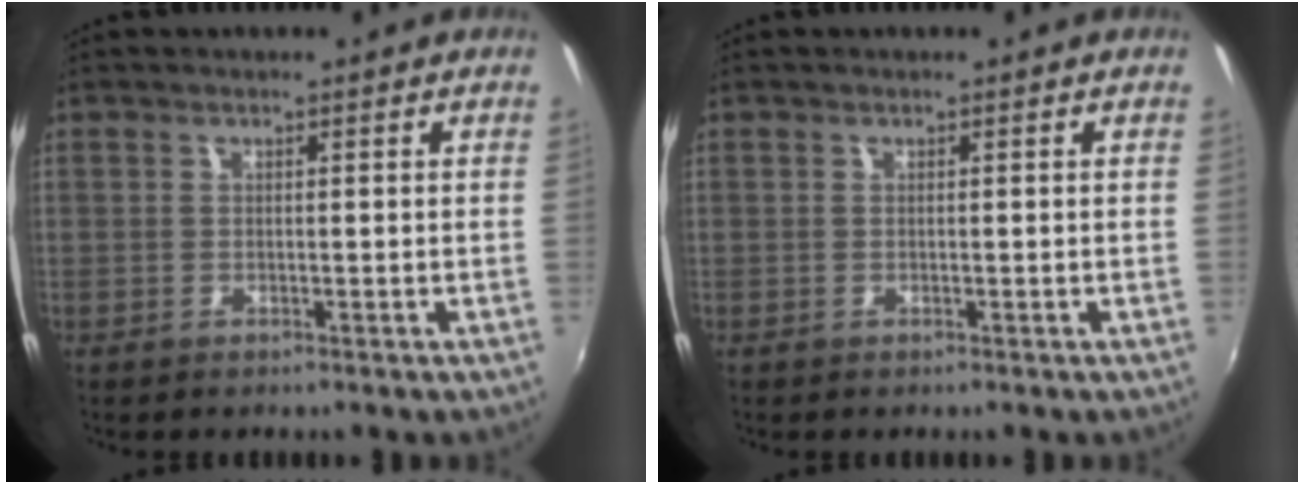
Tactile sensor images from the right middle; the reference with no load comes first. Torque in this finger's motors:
{"motor_torque": [0.07, 0.03, 0.02, 0.00]}